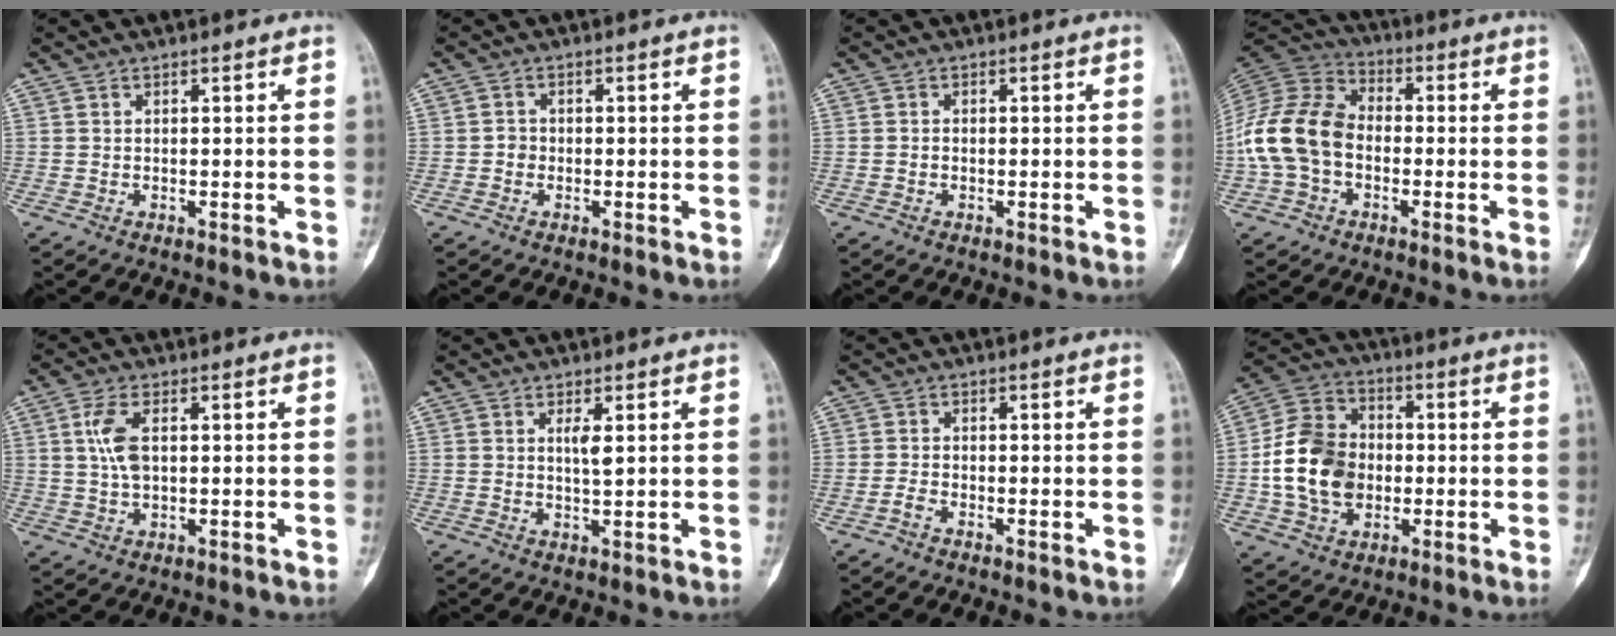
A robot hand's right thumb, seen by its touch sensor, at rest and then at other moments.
{"total": 1.4, "force": [-0.5, 1.2, 0.5], "torque": [0.001, 0.006, -0.015]}
{"total": 0.6, "force": [-0.2, 0.5, 0.3], "torque": [0.000, 0.005, -0.006]}
{"total": 14.6, "force": [-2.4, 10.6, 9.7], "torque": [-0.186, 0.039, -0.056]}
{"total": 5.6, "force": [0.8, 2.8, 4.8], "torque": [-0.102, 0.006, 0.013]}
{"total": 2.5, "force": [0.7, 0.5, 2.3], "torque": [-0.040, -0.002, 0.013]}
{"total": 1.7, "force": [-1.3, 0.6, 0.9], "torque": [-0.021, 0.012, -0.027]}
{"total": 15.0, "force": [-1.8, 11.5, 9.4], "torque": [-0.153, 0.027, -0.035]}